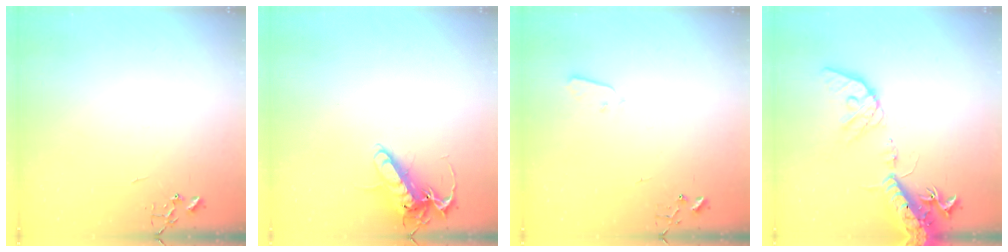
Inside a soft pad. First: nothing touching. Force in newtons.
{"total": 14.4, "press": 14.2, "slide": 2.2}
{"total": 3.2, "press": 3.2, "slide": 0.1}
{"total": 18.0, "press": 17.7, "slide": 3.3}